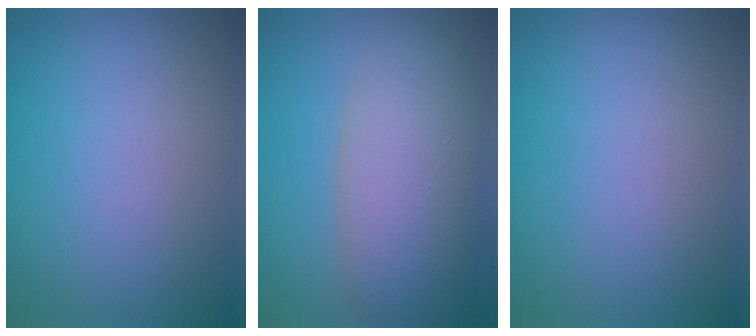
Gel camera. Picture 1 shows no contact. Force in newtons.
{"total": 8.1, "press": 8.1, "slide": 0.8}
{"total": 0.0}